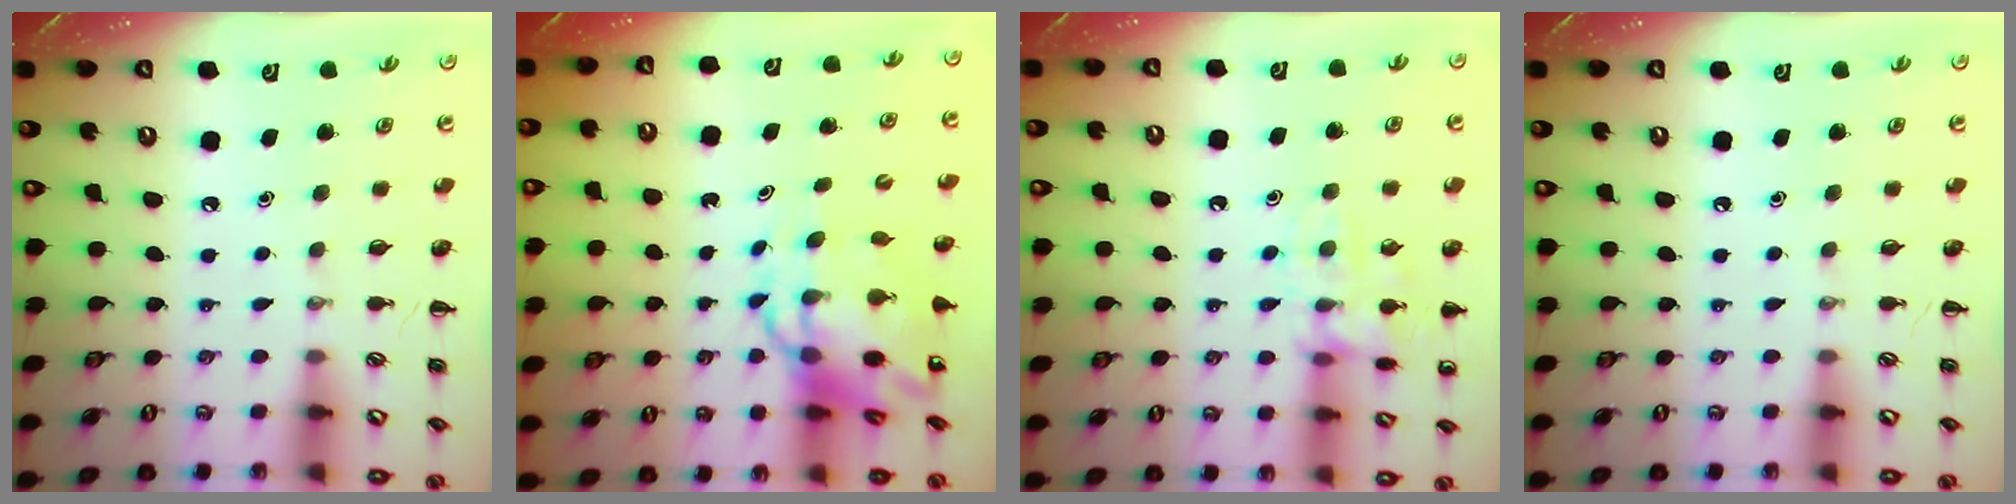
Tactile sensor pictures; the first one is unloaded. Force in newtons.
{"total": 9.8, "press": 9.3, "slide": 2.9}
{"total": 11.3, "press": 11.2, "slide": 1.0}
{"total": 0.0}